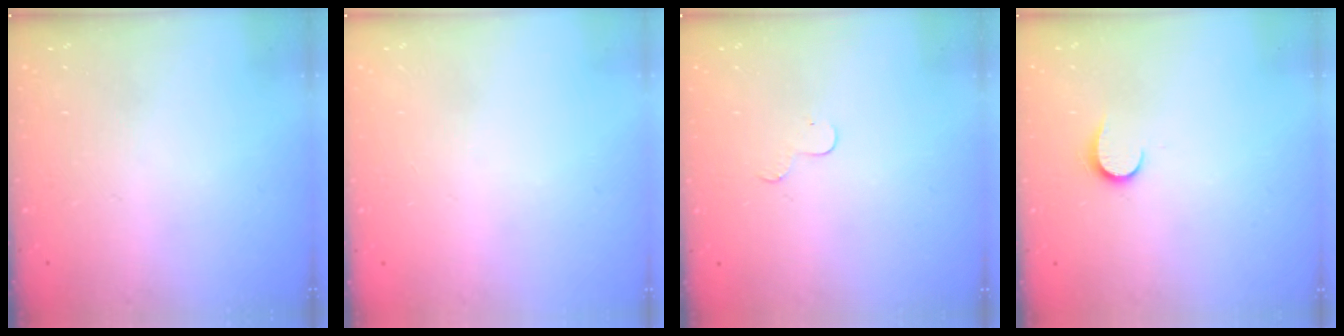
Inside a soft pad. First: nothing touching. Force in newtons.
{"total": 0.6, "press": 0.6, "slide": 0.2}
{"total": 3.4, "press": 3.4, "slide": 0.3}
{"total": 6.3, "press": 6.3, "slide": 0.5}